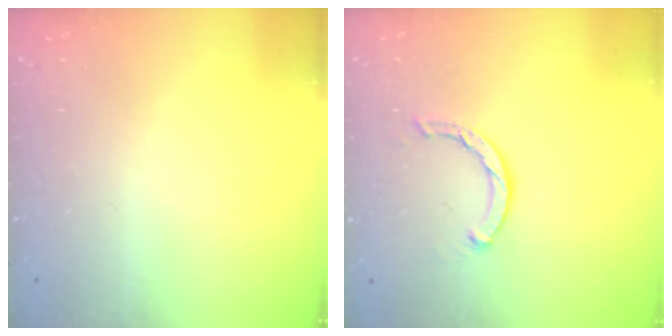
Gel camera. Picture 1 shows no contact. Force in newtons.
{"total": 3.6, "press": 3.5, "slide": 0.5}